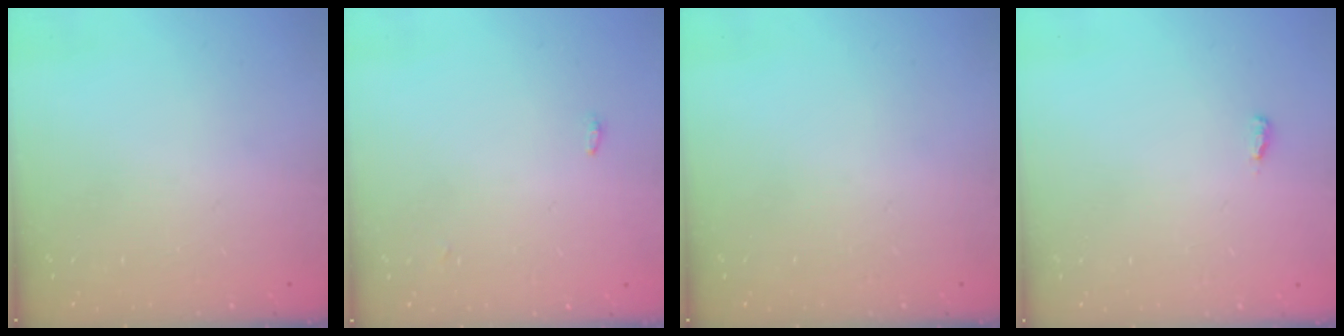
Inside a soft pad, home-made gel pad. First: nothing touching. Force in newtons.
{"total": 6.3, "press": 2.7, "slide": 5.7}
{"total": 0.0}
{"total": 2.6, "press": 2.4, "slide": 1.0}